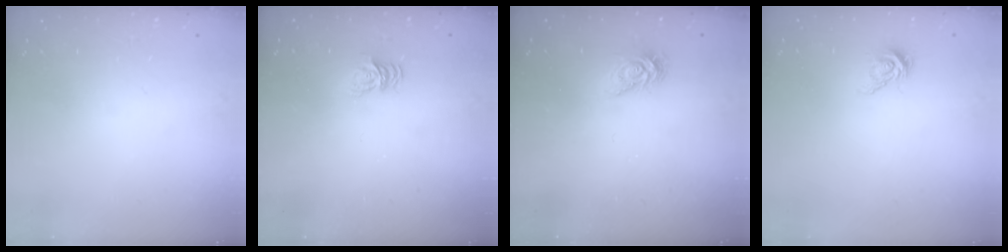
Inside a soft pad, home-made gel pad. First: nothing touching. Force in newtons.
{"total": 6.2, "press": 6.2, "slide": 0.7}
{"total": 6.0, "press": 6.0, "slide": 0.3}
{"total": 6.7, "press": 6.7, "slide": 0.2}